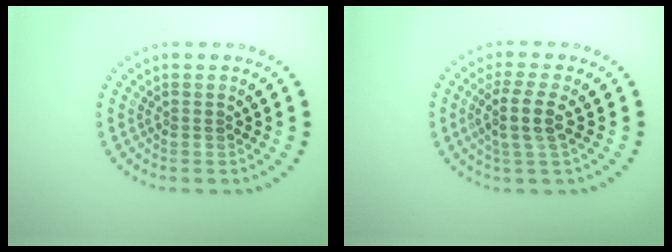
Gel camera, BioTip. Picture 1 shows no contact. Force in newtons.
{"total": 2.9, "press": 2.4, "slide": 1.6}